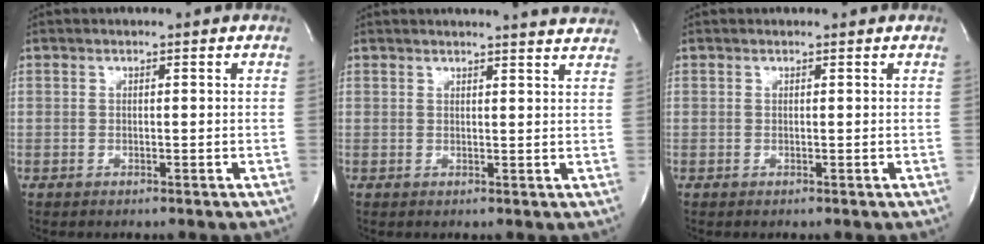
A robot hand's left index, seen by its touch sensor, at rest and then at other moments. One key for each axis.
{"total": 10.3, "fx": 9.9, "fy": -0.3, "fz": 2.8, "tx": -0.037, "ty": -0.024, "tz": 0.098}
{"total": 0.7, "fx": 0.7, "fy": 0.0, "fz": 0.1, "tx": -0.005, "ty": 0.003, "tz": 0.008}